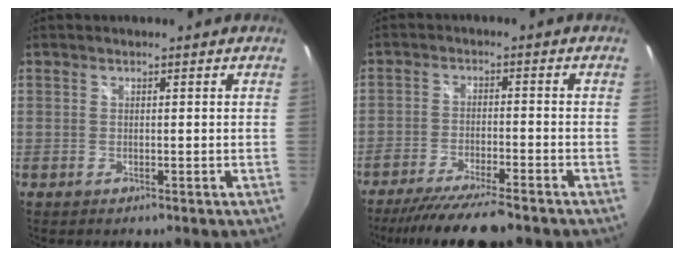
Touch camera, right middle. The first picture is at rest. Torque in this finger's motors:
{"motor_torque": [1.09, -1.05, 0.59, 0.14]}